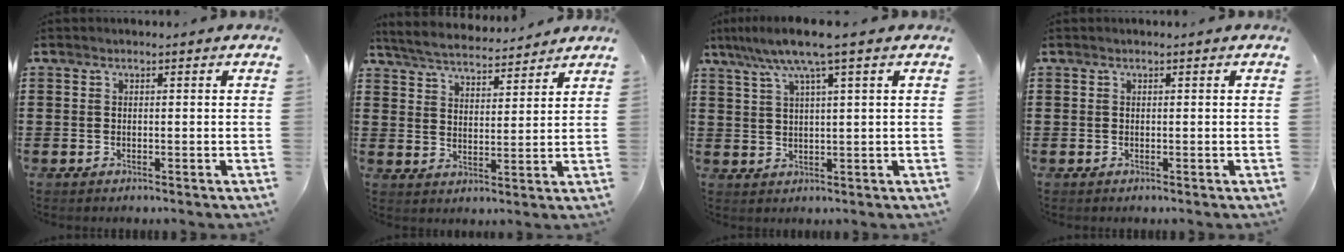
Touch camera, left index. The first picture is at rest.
{"total": 4.9, "force": [4.8, 0.4, 0.9], "torque": [-0.040, -0.025, 0.082]}
{"total": 6.7, "force": [3.8, 0.1, 5.5], "torque": [-0.114, -0.001, 0.064]}
{"total": 0.0}